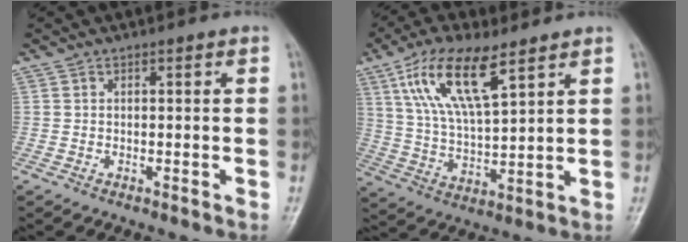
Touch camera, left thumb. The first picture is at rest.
{"total": 13.5, "force": [7.1, 4.6, 10.6], "torque": [-0.192, -0.020, 0.141]}